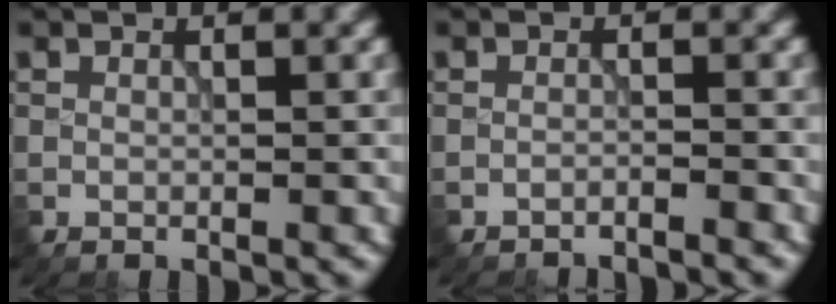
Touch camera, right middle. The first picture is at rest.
{"total": 1.7, "force": [-1.6, 0.1, 0.3], "torque": [0.002, -0.003, -0.032]}